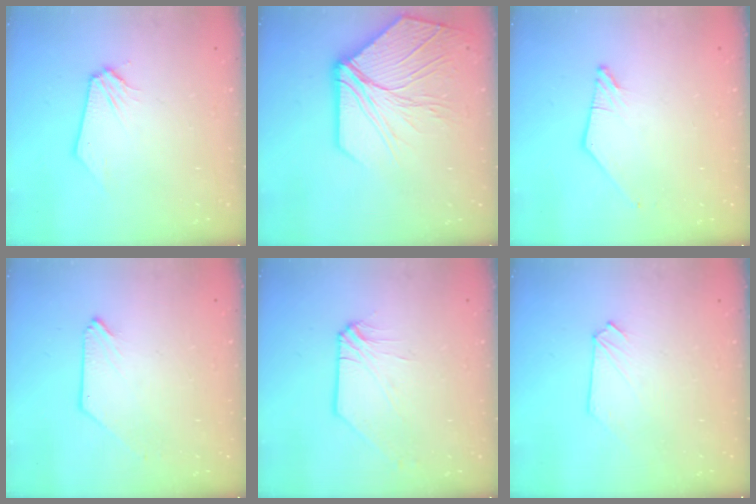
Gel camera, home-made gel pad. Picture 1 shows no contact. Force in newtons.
{"total": 15.4, "press": 15.3, "slide": 1.7}
{"total": 0.7, "press": 0.7, "slide": 0.2}
{"total": 0.0}
{"total": 1.7, "press": 1.6, "slide": 0.3}
{"total": 0.0}